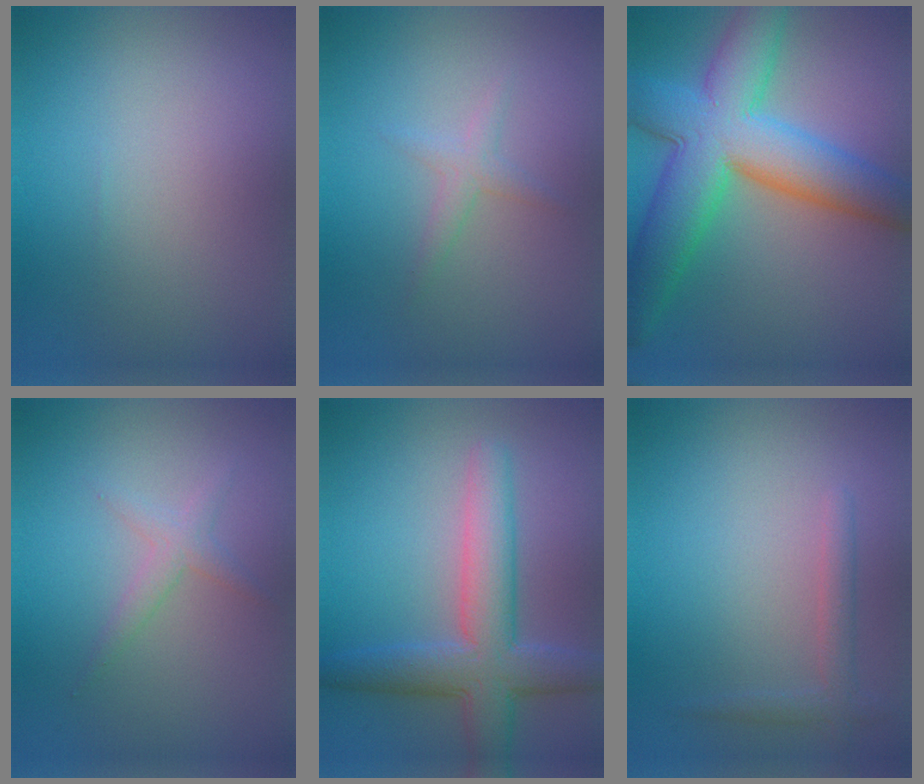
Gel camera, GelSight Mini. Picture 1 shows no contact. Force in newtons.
{"total": 1.3, "press": 1.3, "slide": 0.1}
{"total": 10.8, "press": 10.8, "slide": 0.3}
{"total": 1.6, "press": 1.6, "slide": 0.1}
{"total": 6.1, "press": 6.1, "slide": 0.3}
{"total": 1.7, "press": 1.6, "slide": 0.1}